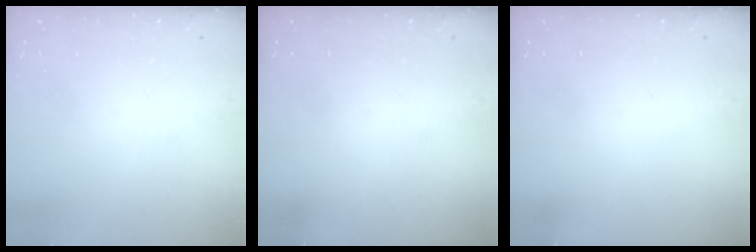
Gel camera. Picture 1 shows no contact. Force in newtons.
{"total": 0.0}
{"total": 0.0}